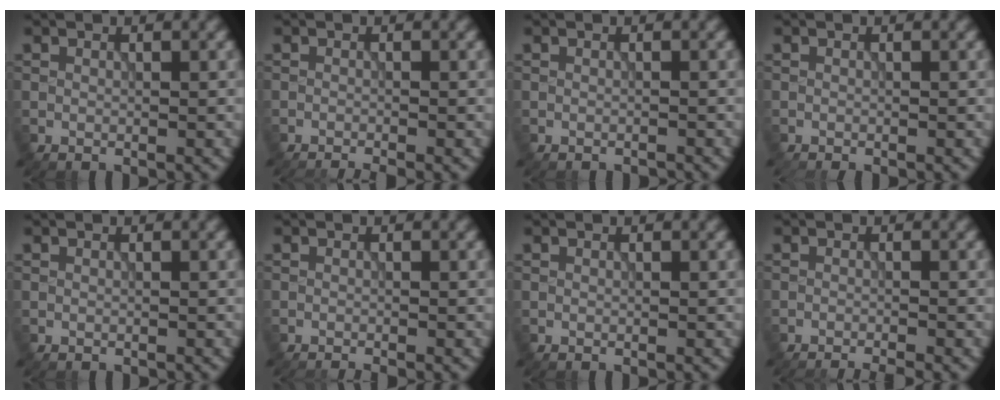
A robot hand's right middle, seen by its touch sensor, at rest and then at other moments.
{"total": 2.1, "force": [-1.8, 0.3, 1.1], "torque": [-0.014, -0.001, -0.035]}
{"total": 0.9, "force": [-0.9, 0.0, 0.0], "torque": [0.003, -0.004, -0.018]}
{"total": 0.8, "force": [-0.8, 0.1, 0.1], "torque": [0.002, -0.004, -0.014]}
{"total": 0.0}
{"total": 1.2, "force": [-1.0, 0.1, 0.5], "torque": [0.000, -0.001, -0.019]}
{"total": 0.0}
{"total": 2.8, "force": [-2.4, 0.4, 1.4], "torque": [-0.022, -0.003, -0.043]}